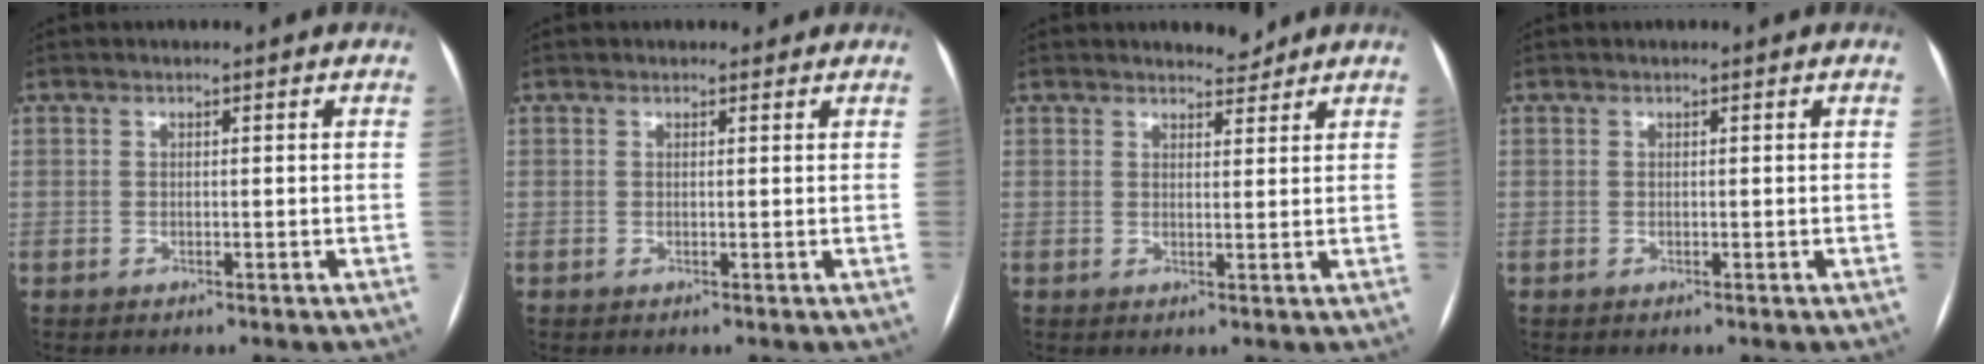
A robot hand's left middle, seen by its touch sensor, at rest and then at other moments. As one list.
[{"total": 1.7, "force": [1.4, 0.9, 0.2], "torque": [0.002, 0.011, 0.016]}, {"total": 2.6, "force": [2.5, 0.7, 0.4], "torque": [-0.006, -0.005, 0.036]}, {"total": 0.0}]